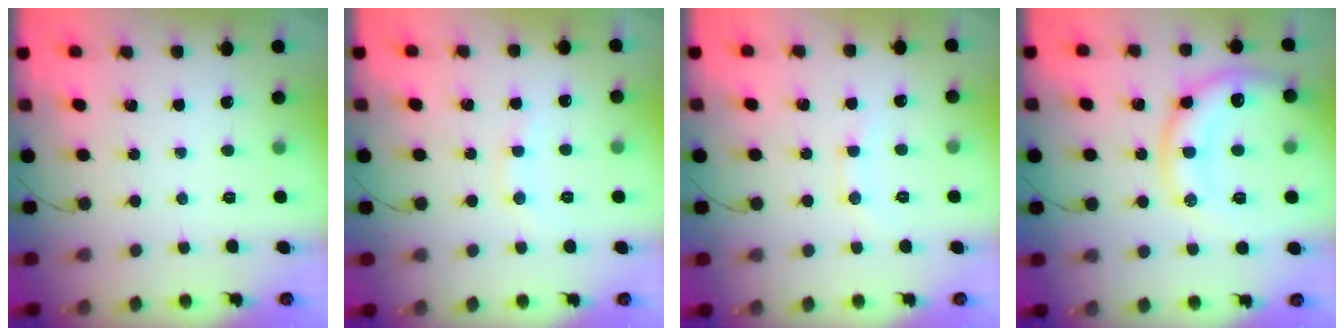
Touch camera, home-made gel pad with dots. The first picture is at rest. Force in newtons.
{"total": 8.3, "press": 8.2, "slide": 1.4}
{"total": 5.9, "press": 5.7, "slide": 1.6}
{"total": 16.9, "press": 16.8, "slide": 1.9}